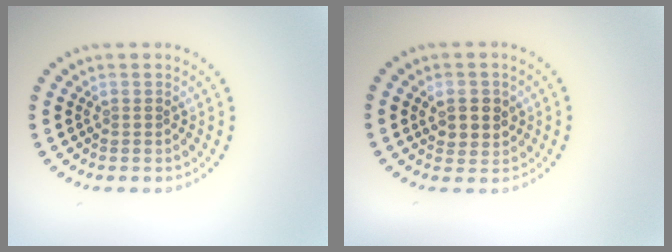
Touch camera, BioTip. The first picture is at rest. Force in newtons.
{"total": 2.6, "press": 2.6, "slide": 0.7}